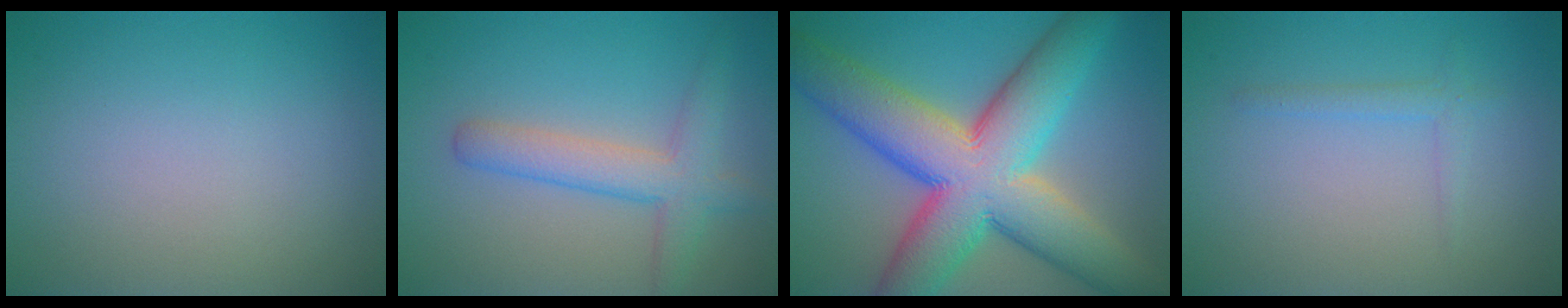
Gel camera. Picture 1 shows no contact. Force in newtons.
{"total": 3.9, "press": 3.9, "slide": 0.2}
{"total": 13.9, "press": 13.9, "slide": 0.6}
{"total": 1.3, "press": 1.3, "slide": 0.1}